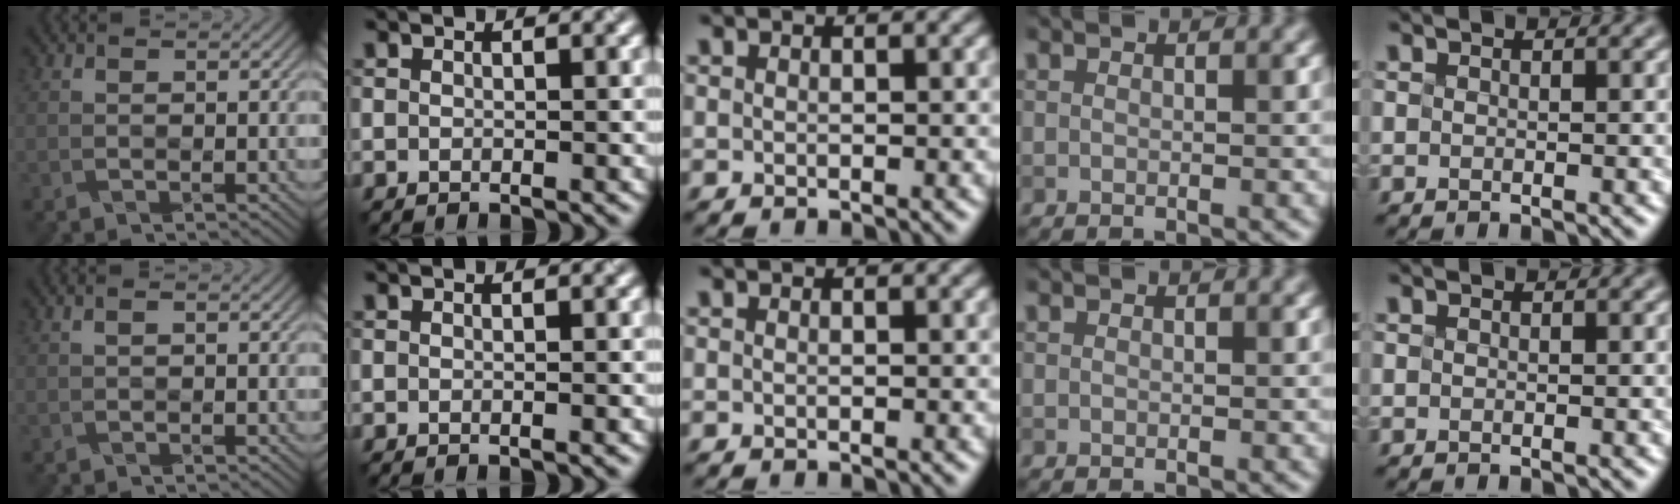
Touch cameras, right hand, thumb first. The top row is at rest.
{"thumb": {"total": 0.5, "force": [0.1, 0.1, 0.5], "torque": [-0.008, 0.003, 0.002]}, "index": {"total": 1.1, "force": [-0.3, 0.5, 0.9], "torque": [0.000, 0.002, -0.009]}}